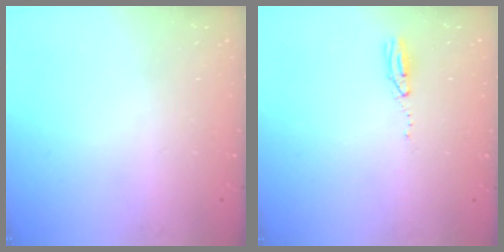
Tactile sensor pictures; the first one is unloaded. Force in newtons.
{"total": 14.6, "press": 5.0, "slide": 13.7}